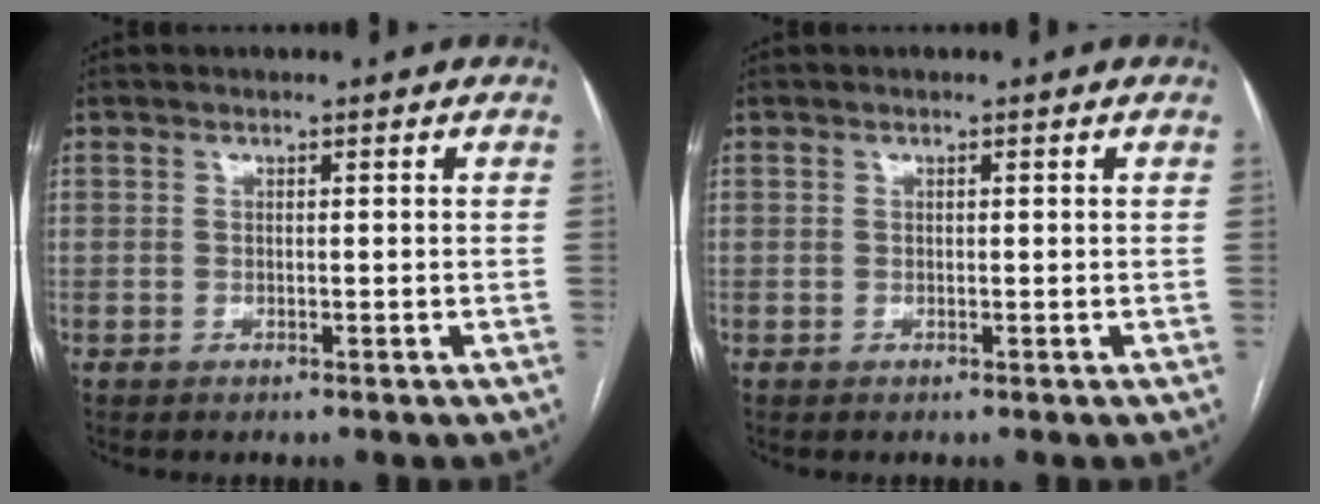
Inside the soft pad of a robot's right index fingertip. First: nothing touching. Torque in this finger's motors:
{"motor_torque": [0.27, 0.19, 0.03, 0.01]}